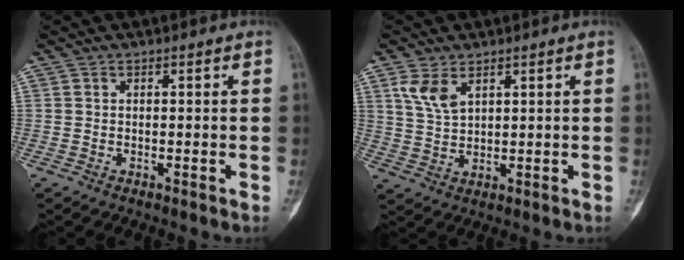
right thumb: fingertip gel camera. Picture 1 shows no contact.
{"total": 5.3, "force": [2.7, 2.9, 3.5], "torque": [-0.062, -0.007, 0.062]}